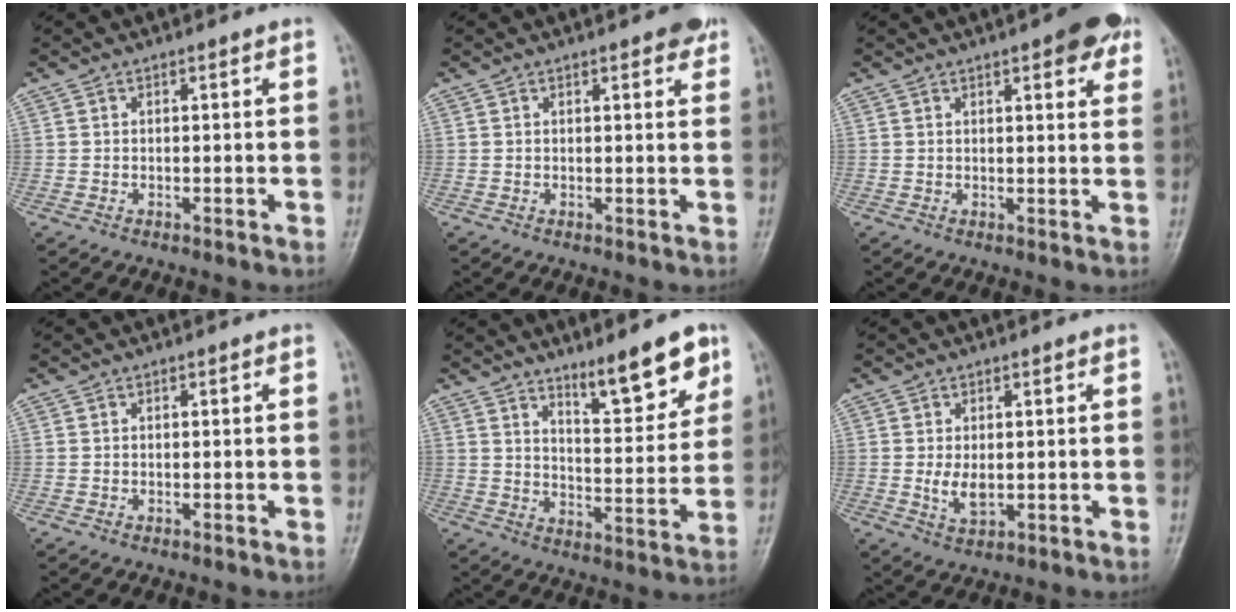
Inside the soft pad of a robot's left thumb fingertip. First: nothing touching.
{"total": 3.4, "force": [2.2, 1.2, 2.3], "torque": [-0.019, -0.004, 0.024]}
{"total": 7.8, "force": [4.2, 2.5, 6.1], "torque": [-0.056, -0.011, 0.047]}
{"total": 0.0}
{"total": 11.6, "force": [8.1, 2.9, 7.8], "torque": [-0.090, -0.062, 0.130]}
{"total": 3.7, "force": [0.1, 2.0, 3.1], "torque": [-0.054, -0.010, 0.011]}